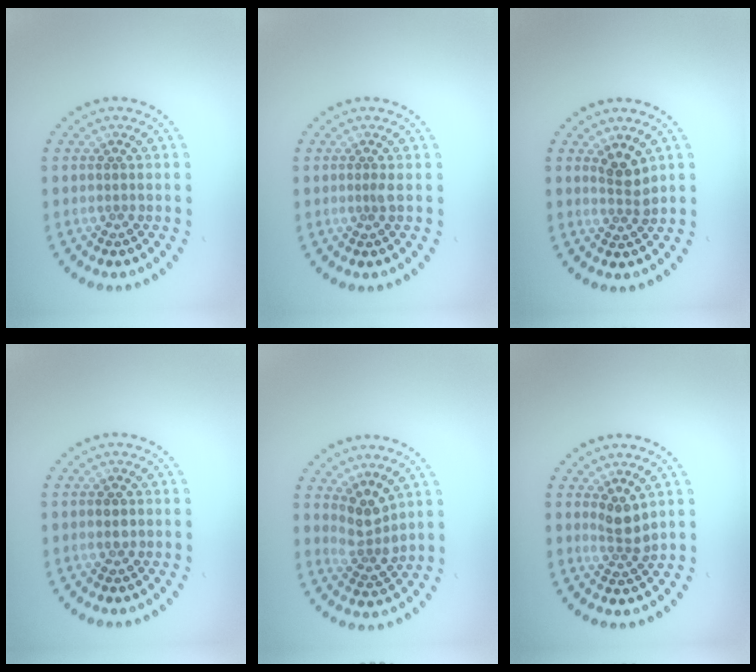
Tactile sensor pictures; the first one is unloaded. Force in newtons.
{"total": 0.5, "press": 0.4, "slide": 0.4}
{"total": 2.2, "press": 1.8, "slide": 1.4}
{"total": 1.5, "press": 1.5, "slide": 0.1}
{"total": 2.7, "press": 2.0, "slide": 1.8}
{"total": 2.3, "press": 1.8, "slide": 1.3}